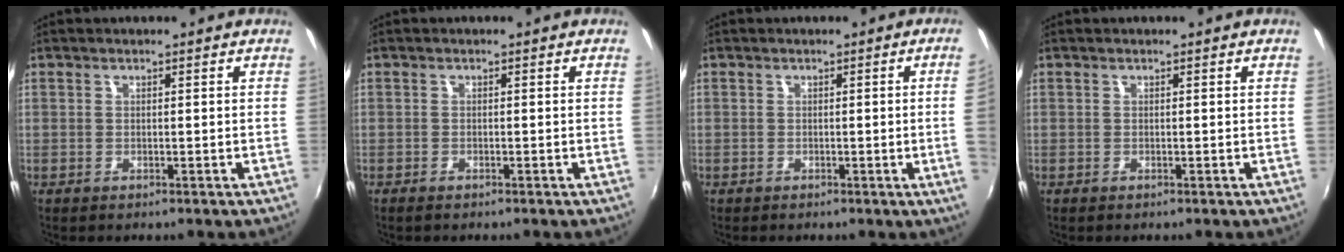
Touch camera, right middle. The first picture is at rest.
{"total": 1.2, "force": [-1.0, 0.4, 0.5], "torque": [-0.012, -0.005, -0.019]}
{"total": 3.1, "force": [-0.1, -1.7, 2.6], "torque": [-0.039, -0.012, 0.004]}
{"total": 0.0}